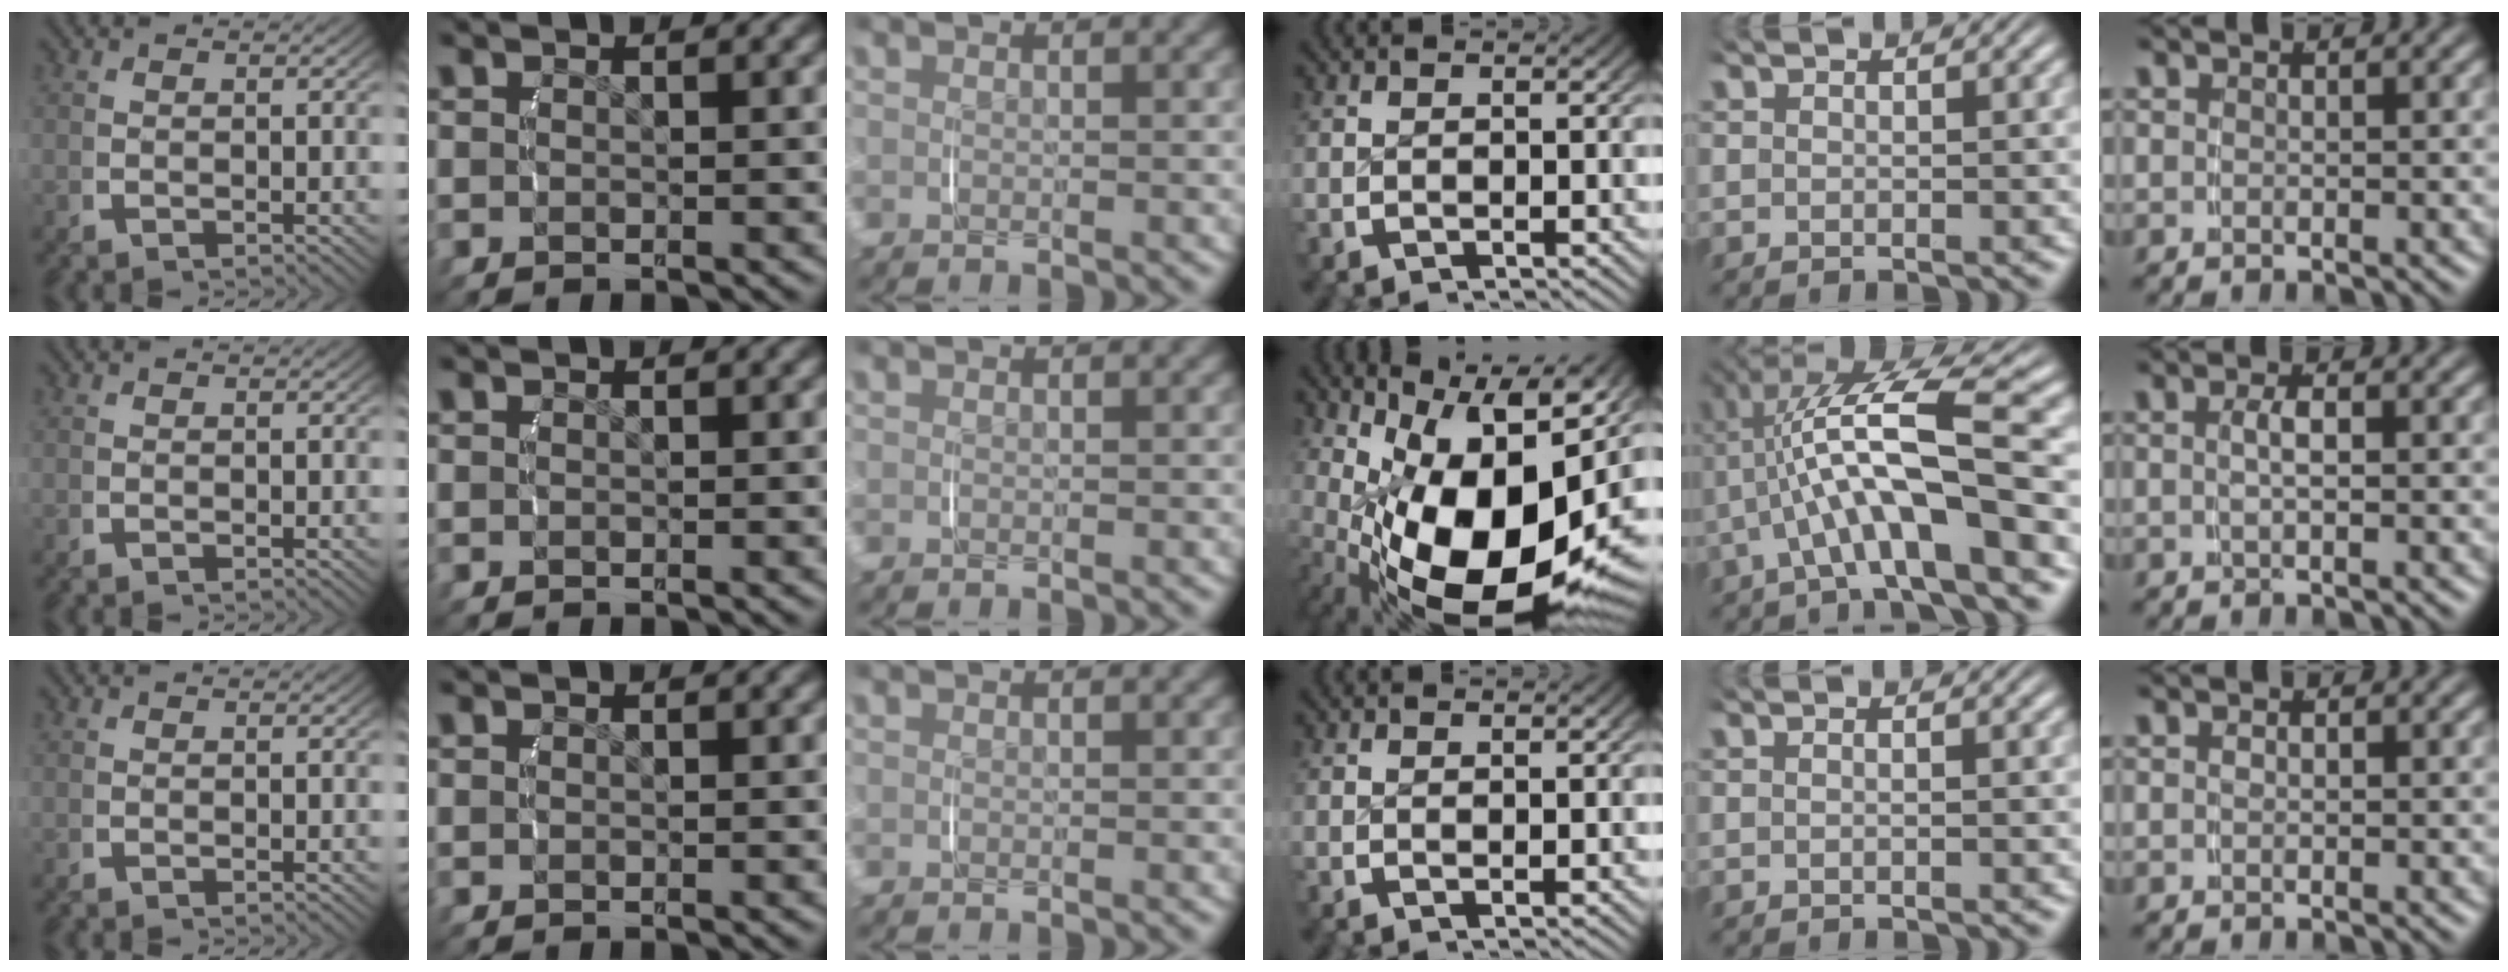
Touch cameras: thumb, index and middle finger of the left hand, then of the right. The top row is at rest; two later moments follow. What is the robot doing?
{"motion": "lift_and_place", "object": "camera"}